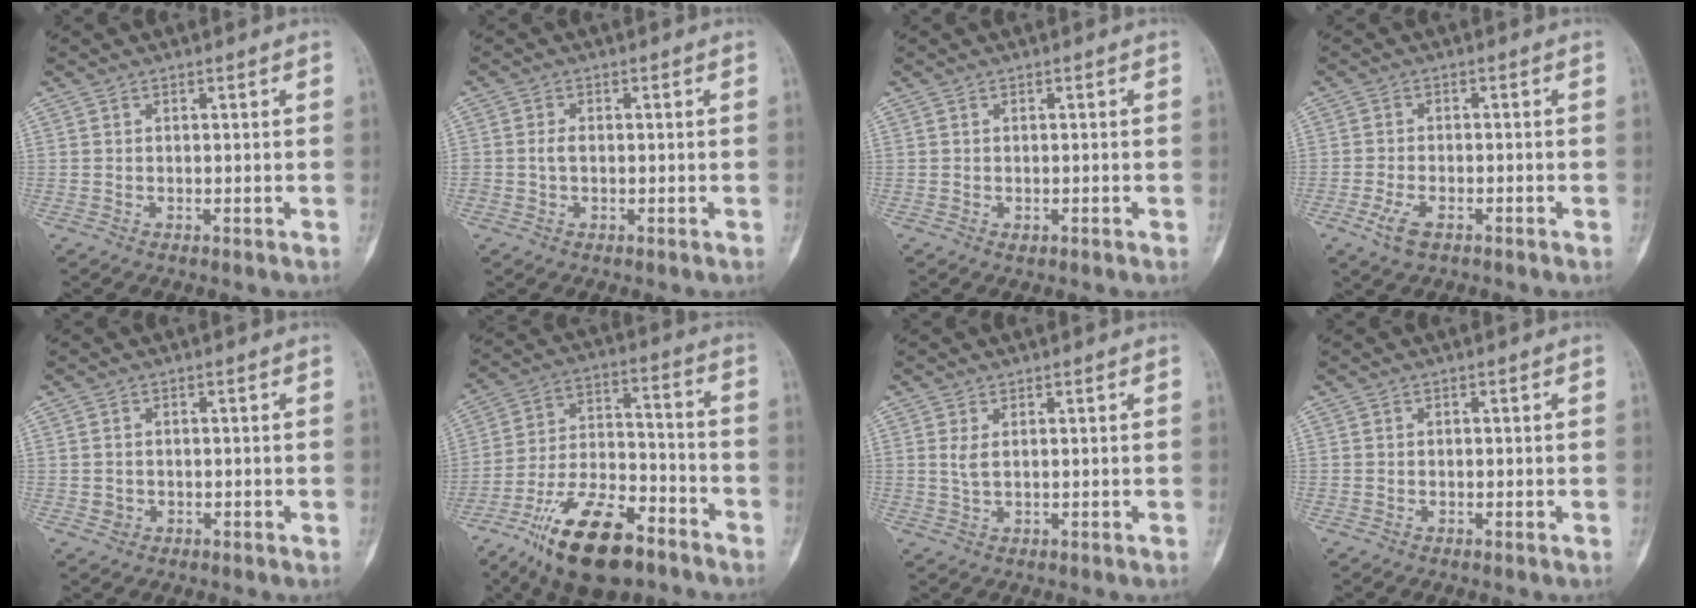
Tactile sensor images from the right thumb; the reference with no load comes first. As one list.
[{"total": 1.8, "force": [-0.1, 1.3, 1.3], "torque": [-0.026, 0.003, -0.003]}, {"total": 0.9, "force": [-0.3, 0.5, 0.7], "torque": [-0.012, 0.003, 0.000]}, {"total": 4.3, "force": [-2.3, 2.1, 3.0], "torque": [-0.069, 0.003, -0.042]}, {"total": 1.3, "force": [-0.3, 1.2, 0.4], "torque": [-0.006, 0.003, 0.000]}, {"total": 19.1, "force": [-12.2, 8.0, 12.4], "torque": [-0.220, 0.074, -0.214]}, {"total": 2.0, "force": [0.6, 0.7, 1.8], "torque": [-0.042, -0.001, 0.020]}, {"total": 0.0}]